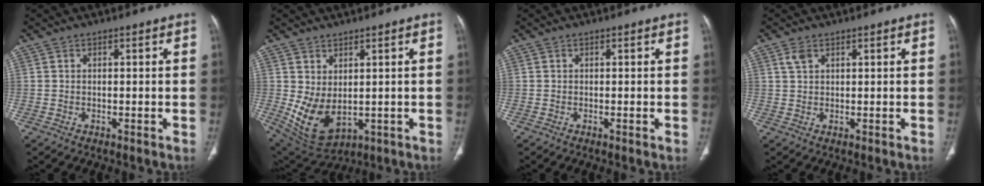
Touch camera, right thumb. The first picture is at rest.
{"total": 9.0, "force": [0.0, 5.4, 7.2], "torque": [-0.123, -0.013, 0.031]}
{"total": 0.0}
{"total": 2.0, "force": [1.1, 1.1, 1.2], "torque": [-0.027, 0.003, 0.028]}